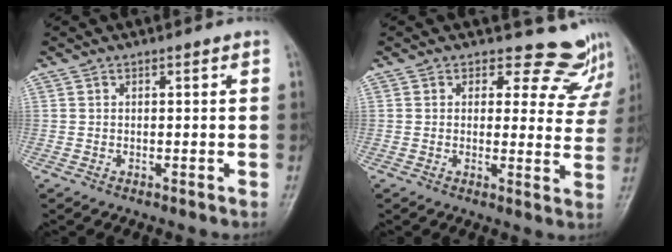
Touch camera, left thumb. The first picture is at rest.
{"total": 9.0, "force": [8.0, 4.0, 0.1], "torque": [0.047, -0.061, 0.071]}